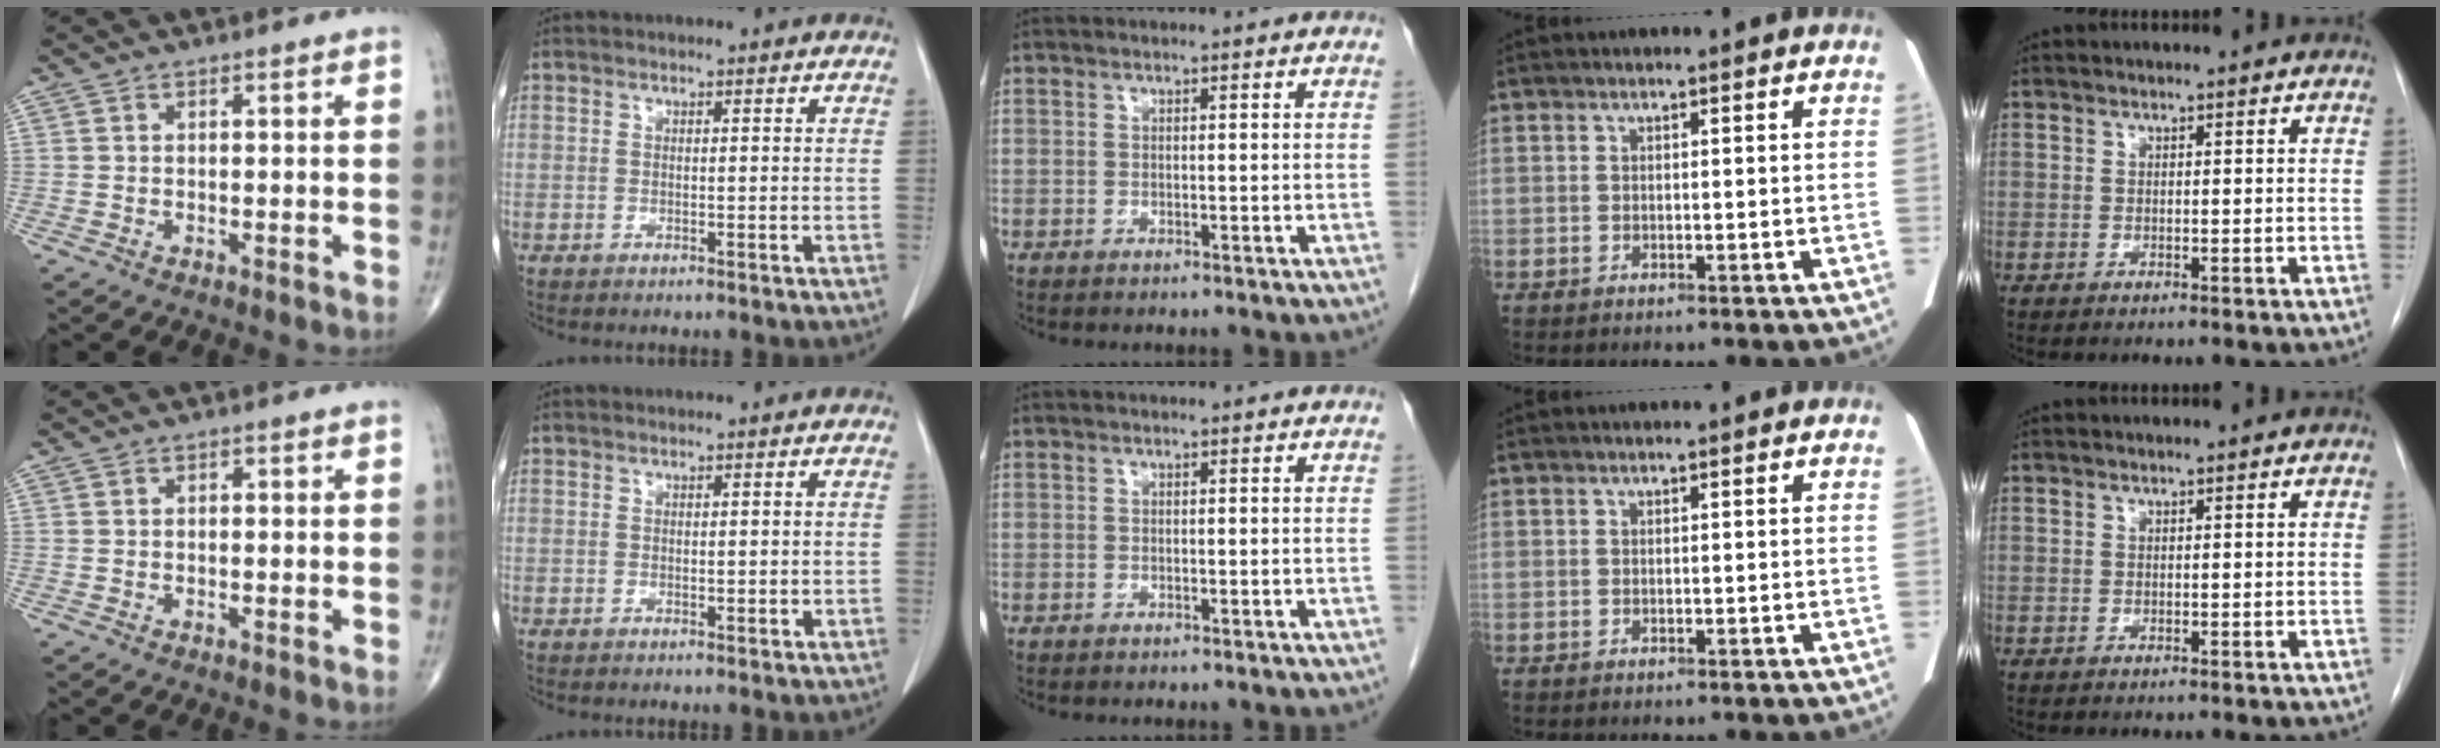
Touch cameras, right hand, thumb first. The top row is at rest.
{"thumb": {"total": 0.8, "force": [0.2, 0.4, 0.6], "torque": [-0.010, 0.002, 0.002]}, "index": {"total": 1.0, "force": [0.0, 0.5, 0.9], "torque": [-0.013, -0.003, 0.004]}}